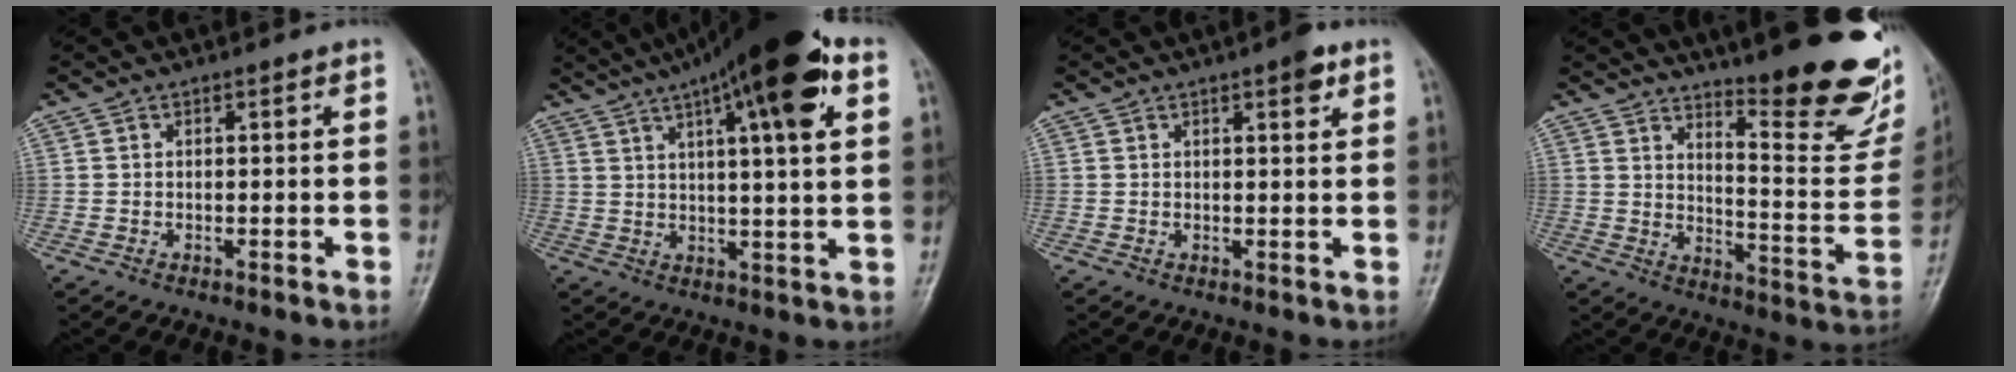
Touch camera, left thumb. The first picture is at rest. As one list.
[{"total": 19.7, "force": [9.7, 4.2, 16.6], "torque": [-0.249, 0.001, 0.144]}, {"total": 3.1, "force": [1.8, 0.9, 2.4], "torque": [-0.027, -0.006, 0.021]}, {"total": 23.2, "force": [16.3, 5.4, 15.6], "torque": [-0.174, -0.114, 0.220]}]